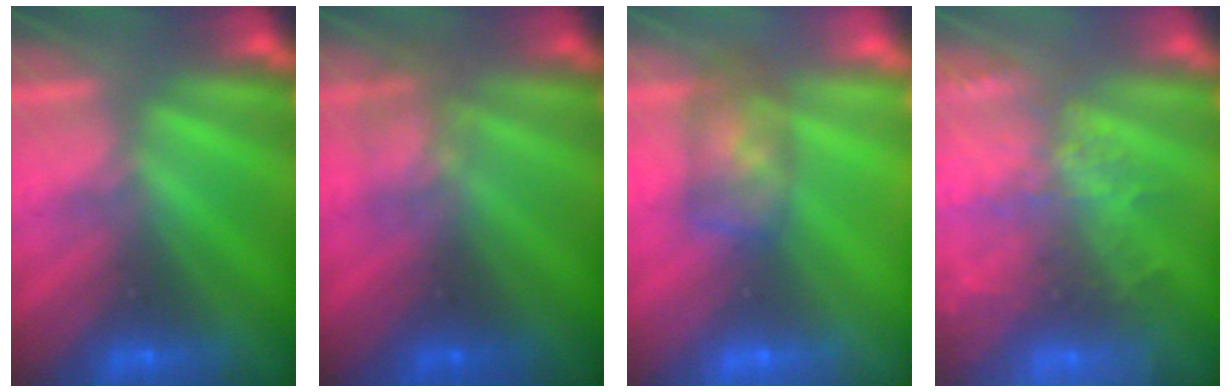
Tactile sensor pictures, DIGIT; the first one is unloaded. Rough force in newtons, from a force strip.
{"total": 2.5}
{"total": 5.9}
{"total": 9.6}